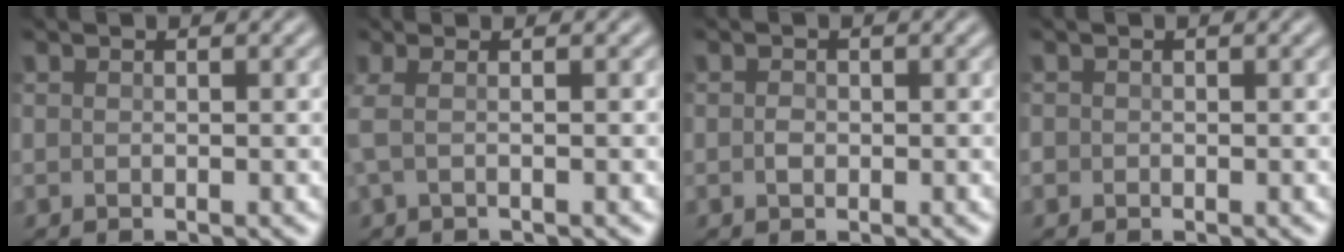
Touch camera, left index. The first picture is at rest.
{"total": 1.6, "force": [-0.2, 0.4, 1.6], "torque": [-0.042, 0.001, -0.006]}
{"total": 0.9, "force": [-0.2, 0.7, 0.6], "torque": [-0.013, -0.001, -0.008]}
{"total": 0.7, "force": [-0.2, 0.6, 0.1], "torque": [0.004, -0.002, -0.006]}